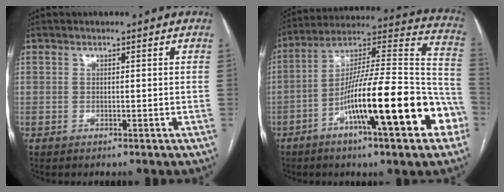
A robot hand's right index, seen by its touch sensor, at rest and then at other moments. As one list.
[{"total": 24.3, "force": [-9.4, 3.4, 22.2], "torque": [-0.296, 0.014, -0.147]}]